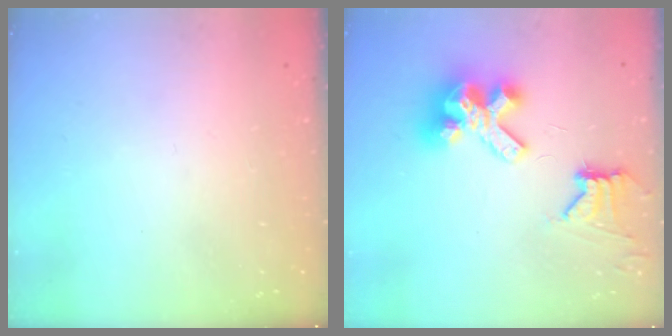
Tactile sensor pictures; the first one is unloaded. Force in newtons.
{"total": 11.8, "press": 11.7, "slide": 1.4}